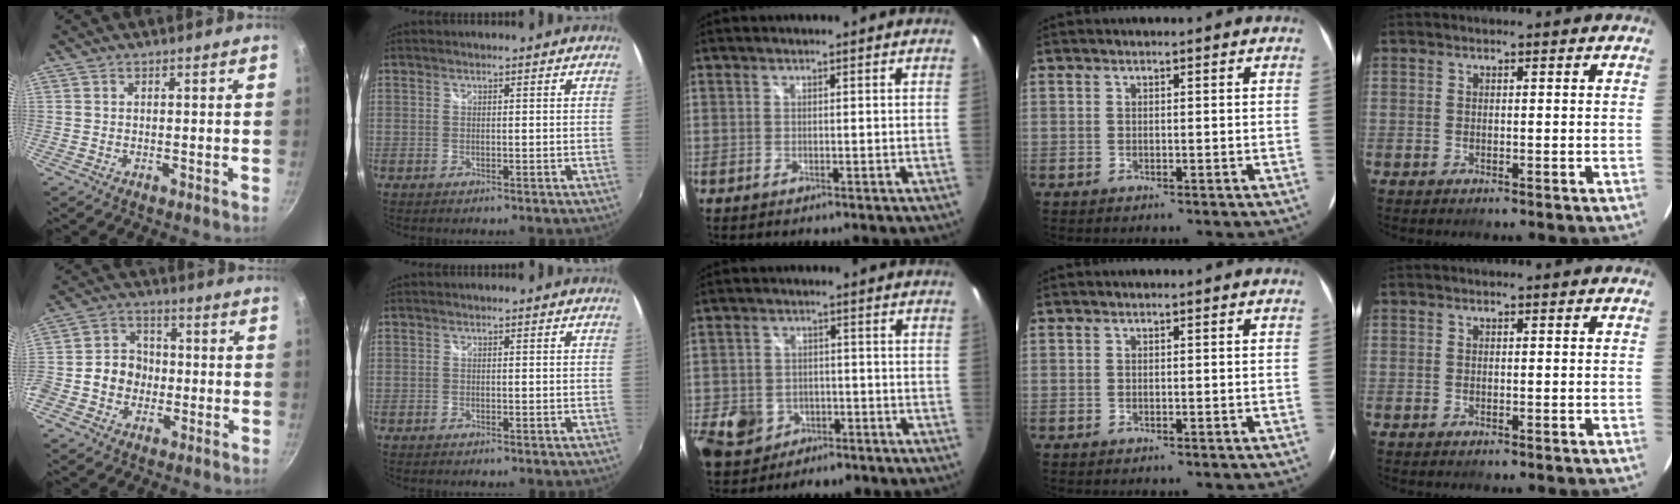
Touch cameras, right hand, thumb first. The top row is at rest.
{"thumb": {"total": 9.4, "force": [-1.7, 8.0, 4.5], "torque": [-0.038, 0.025, -0.042]}, "middle": {"total": 9.7, "force": [-4.0, 7.9, 3.9], "torque": [-0.125, 0.004, -0.054]}}